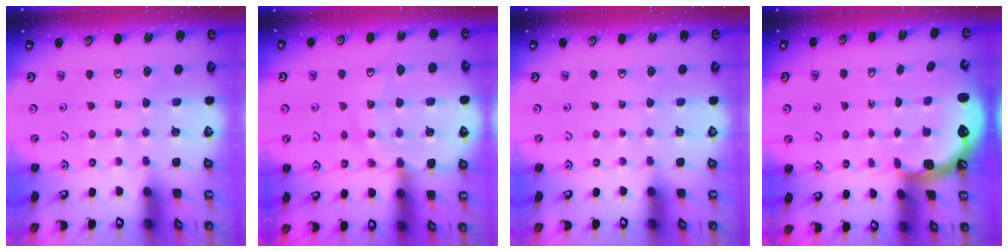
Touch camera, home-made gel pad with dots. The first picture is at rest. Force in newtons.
{"total": 15.2, "press": 14.8, "slide": 3.4}
{"total": 0.0}
{"total": 1.4, "press": 1.3, "slide": 0.6}